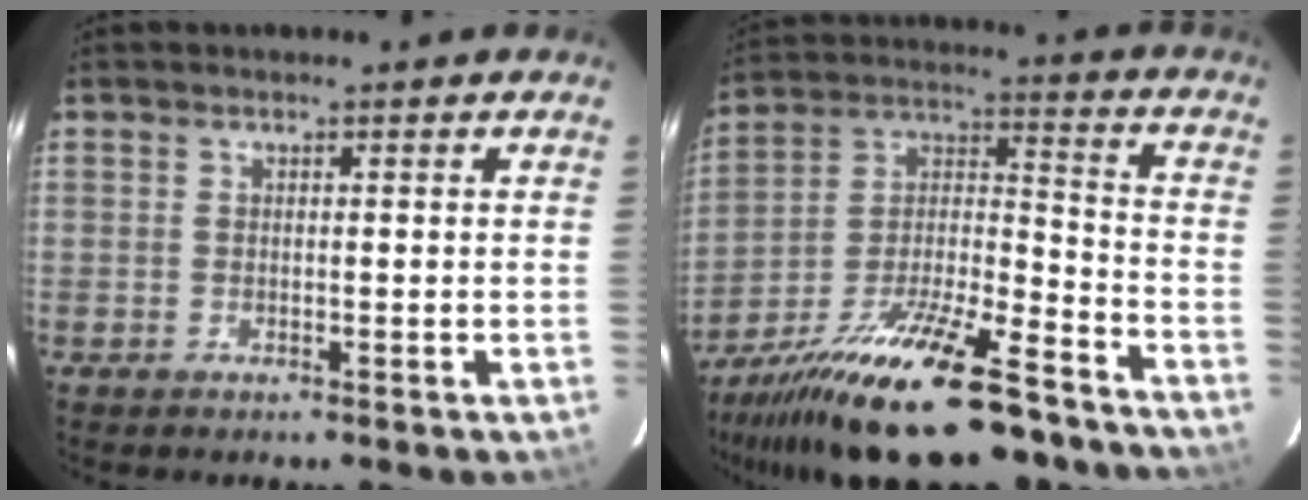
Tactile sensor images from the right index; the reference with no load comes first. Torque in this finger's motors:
{"motor_torque": [1.48, -0.66, 1.05, 0.21]}